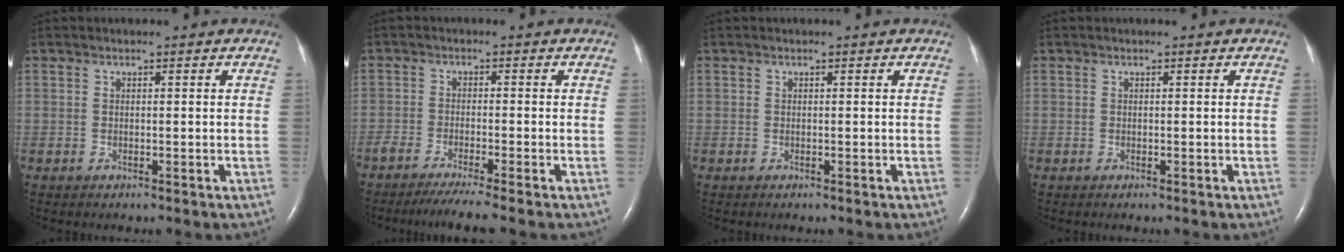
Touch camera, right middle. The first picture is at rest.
{"total": 5.9, "force": [-4.8, -0.6, 3.4], "torque": [-0.050, -0.016, -0.081]}
{"total": 0.0}
{"total": 0.0}